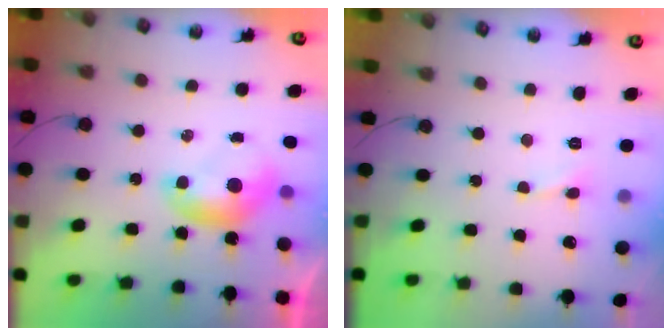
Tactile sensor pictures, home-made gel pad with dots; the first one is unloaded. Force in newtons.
{"total": 1.3, "press": 1.2, "slide": 0.4}